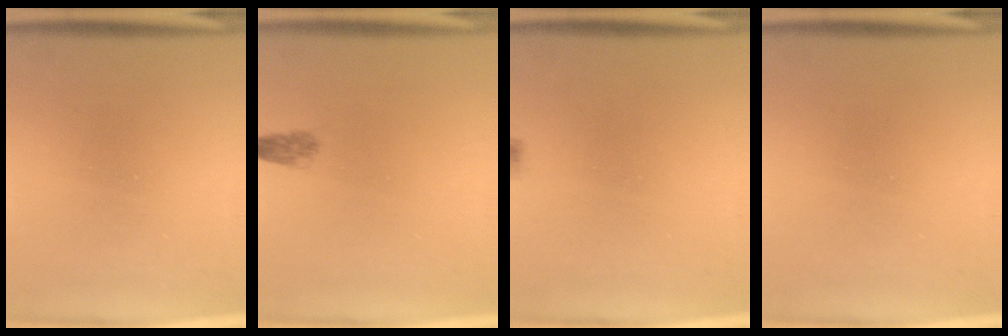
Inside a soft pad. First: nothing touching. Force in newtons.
{"total": 1.8}
{"total": 1.6}
{"total": 0.0}